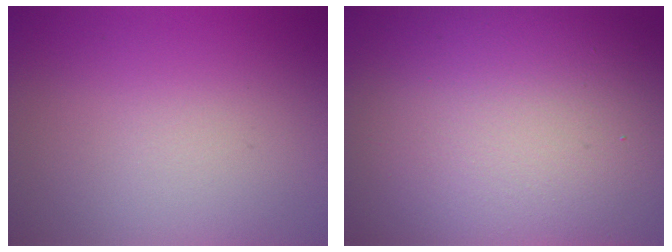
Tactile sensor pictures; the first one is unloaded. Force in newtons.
{"total": 18.7, "press": 18.7, "slide": 1.0}